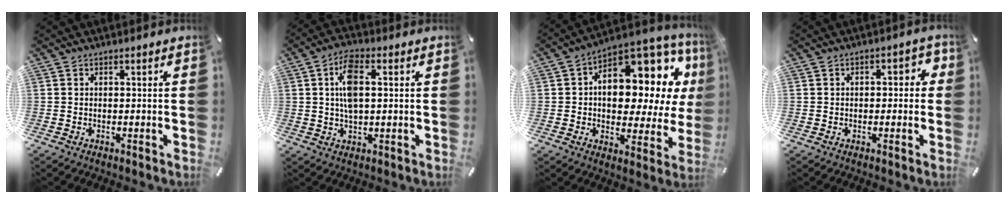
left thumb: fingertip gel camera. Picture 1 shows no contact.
{"total": 8.4, "force": [1.4, 4.0, 7.2], "torque": [-0.139, 0.003, 0.018]}
{"total": 14.7, "force": [4.3, 9.0, 10.7], "torque": [-0.140, -0.057, 0.067]}
{"total": 3.2, "force": [-0.5, 2.1, 2.4], "torque": [-0.030, 0.008, -0.017]}